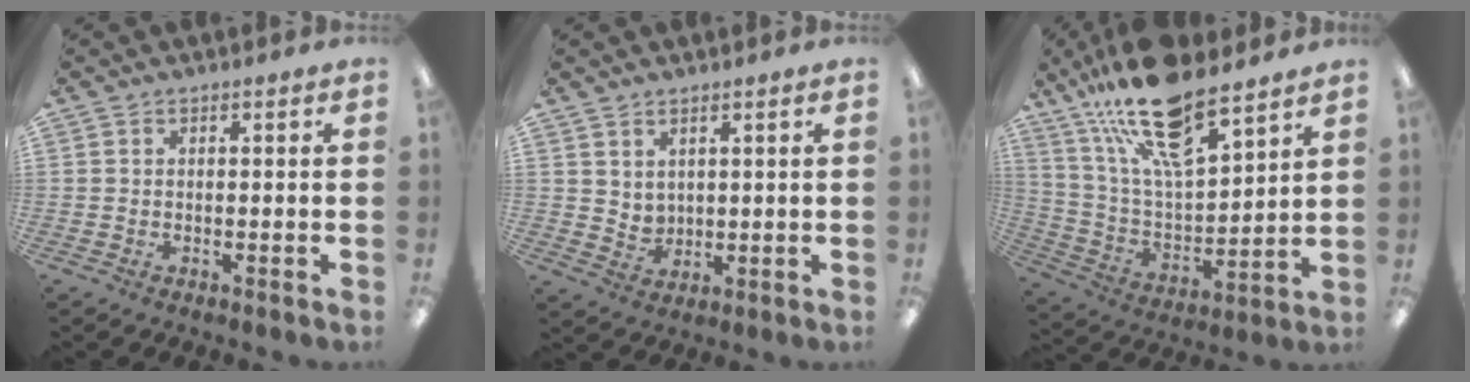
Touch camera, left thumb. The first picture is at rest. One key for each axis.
{"total": 3.7, "fx": 3.1, "fy": 2.1, "fz": 0.0, "tx": -0.003, "ty": -0.022, "tz": 0.057}
{"total": 21.1, "fx": 15.3, "fy": 6.9, "fz": 12.7, "tx": -0.238, "ty": -0.084, "tz": 0.268}